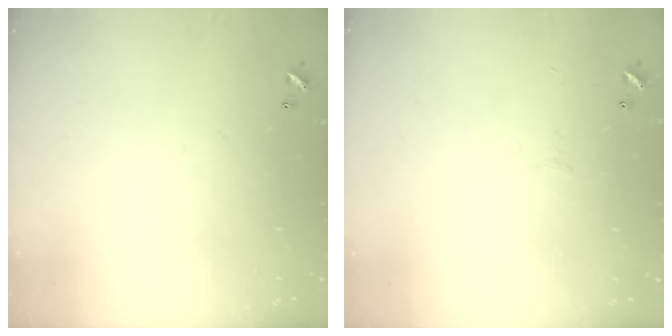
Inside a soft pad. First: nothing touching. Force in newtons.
{"total": 0.6, "press": 0.4, "slide": 0.5}